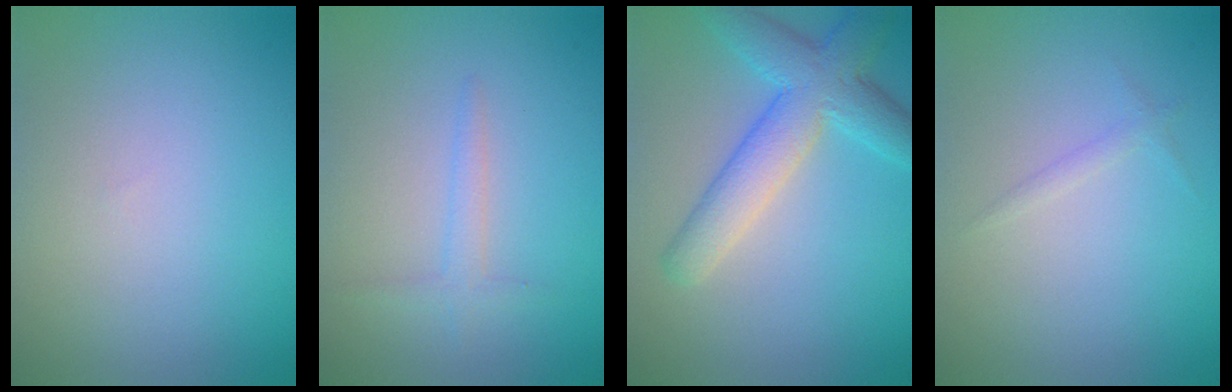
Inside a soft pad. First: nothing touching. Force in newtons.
{"total": 1.5, "press": 1.5, "slide": 0.1}
{"total": 5.9, "press": 5.9, "slide": 0.3}
{"total": 0.8, "press": 0.8, "slide": 0.1}